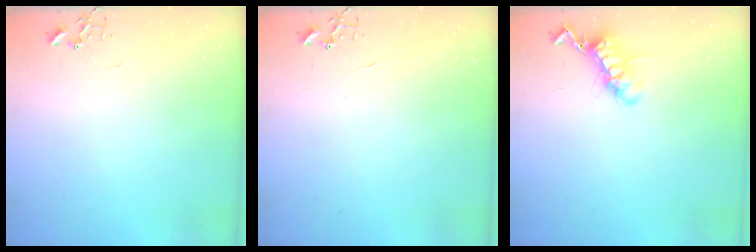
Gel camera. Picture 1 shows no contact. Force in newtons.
{"total": 0.0}
{"total": 12.3, "press": 12.3, "slide": 0.6}